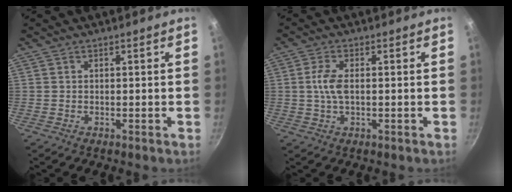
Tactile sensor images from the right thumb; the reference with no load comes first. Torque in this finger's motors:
{"motor_torque": [0.16, 0.76, 0.60, 0.12, 0.25]}